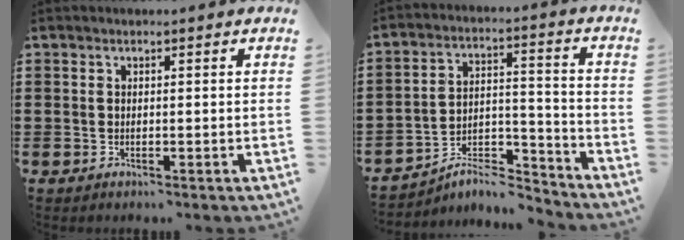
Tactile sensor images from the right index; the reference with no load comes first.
{"total": 6.7, "force": [-6.1, 1.5, 2.2], "torque": [-0.030, 0.012, -0.117]}